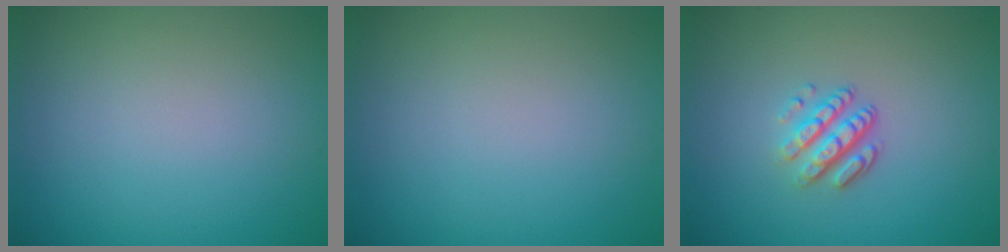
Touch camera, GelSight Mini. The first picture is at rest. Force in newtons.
{"total": 0.0}
{"total": 3.3, "press": 2.4, "slide": 2.3}